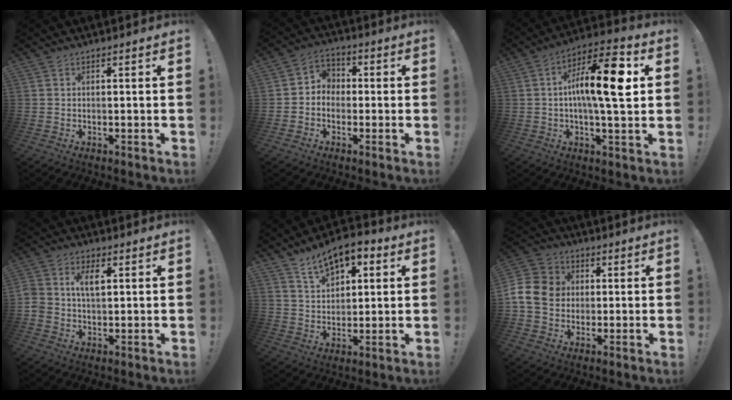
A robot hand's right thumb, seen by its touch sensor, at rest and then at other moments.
{"total": 5.2, "force": [-2.1, 4.5, 1.6], "torque": [-0.033, 0.027, -0.034]}
{"total": 16.3, "force": [2.0, 4.5, 15.5], "torque": [-0.244, 0.007, 0.019]}
{"total": 6.0, "force": [0.9, 4.1, 4.3], "torque": [-0.074, 0.009, 0.016]}
{"total": 10.1, "force": [6.7, 5.5, 5.2], "torque": [-0.088, -0.032, 0.128]}
{"total": 12.6, "force": [0.5, 10.9, 6.3], "torque": [-0.117, 0.007, 0.013]}